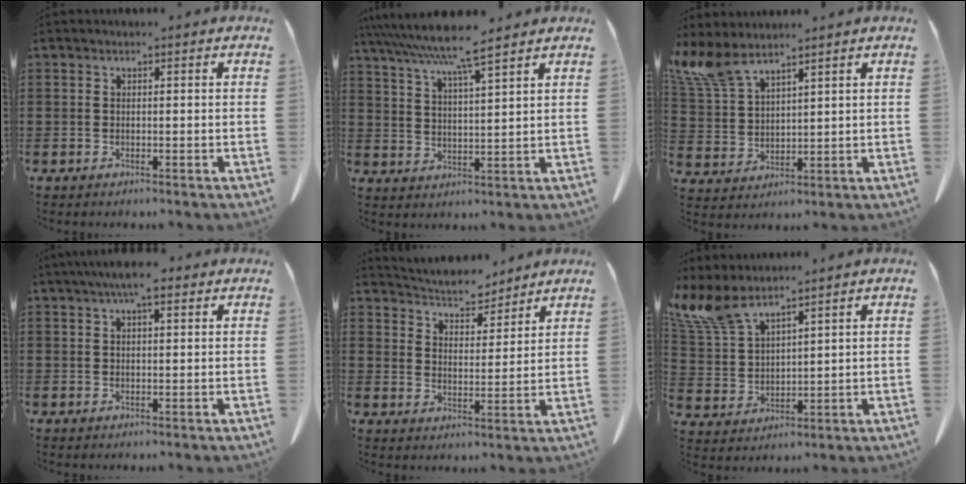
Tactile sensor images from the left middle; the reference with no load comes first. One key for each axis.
{"total": 7.3, "fx": 5.9, "fy": -0.5, "fz": 4.3, "tx": -0.102, "ty": -0.029, "tz": 0.098}
{"total": 7.4, "fx": 5.7, "fy": 1.9, "fz": 4.3, "tx": -0.115, "ty": -0.020, "tz": 0.103}
{"total": 4.7, "fx": 2.9, "fy": 1.2, "fz": 3.5, "tx": -0.066, "ty": 0.004, "tz": 0.049}
{"total": 5.6, "fx": 5.5, "fy": 0.8, "fz": 0.5, "tx": -0.035, "ty": -0.029, "tz": 0.098}
{"total": 8.2, "fx": 6.3, "fy": 2.2, "fz": 4.7, "tx": -0.125, "ty": -0.026, "tz": 0.115}